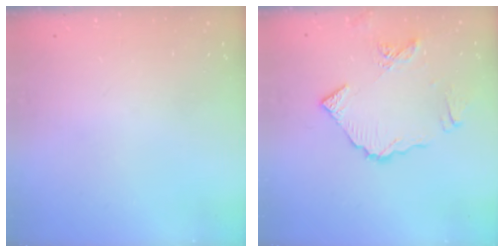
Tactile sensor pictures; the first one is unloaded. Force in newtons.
{"total": 10.9, "press": 10.8, "slide": 1.3}